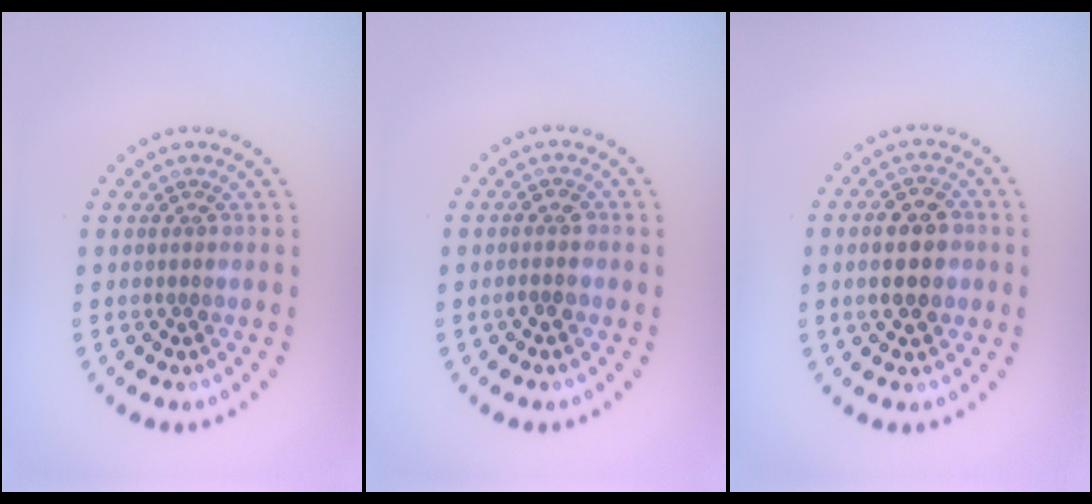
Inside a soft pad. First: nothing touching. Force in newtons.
{"total": 1.7, "press": 1.6, "slide": 0.6}
{"total": 4.6, "press": 4.6, "slide": 0.3}